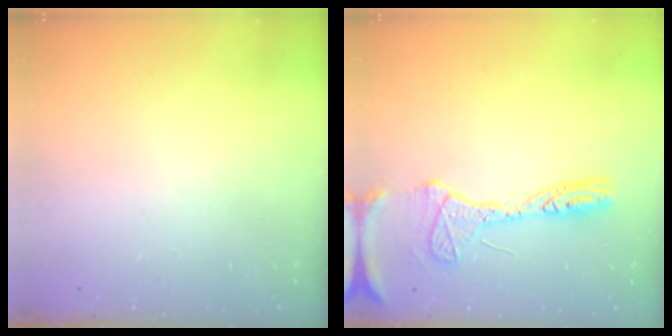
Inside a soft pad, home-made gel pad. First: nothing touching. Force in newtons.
{"total": 14.7, "press": 14.6, "slide": 1.4}